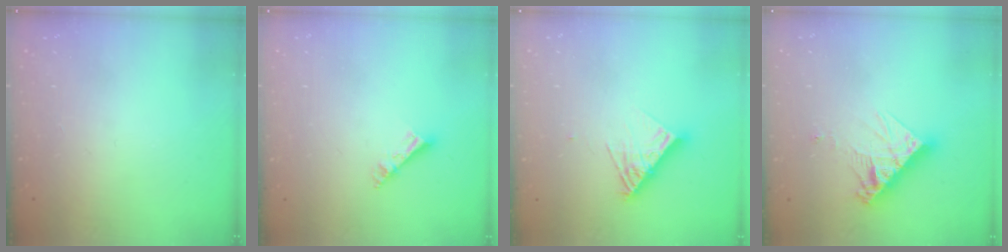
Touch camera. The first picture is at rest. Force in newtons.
{"total": 4.1, "press": 4.1, "slide": 0.2}
{"total": 9.3, "press": 9.2, "slide": 0.8}
{"total": 11.9, "press": 11.8, "slide": 1.0}